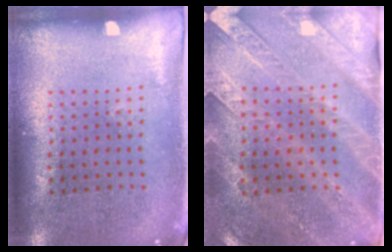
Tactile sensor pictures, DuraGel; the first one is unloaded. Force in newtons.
{"total": 3.0, "press": 2.7, "slide": 1.4}